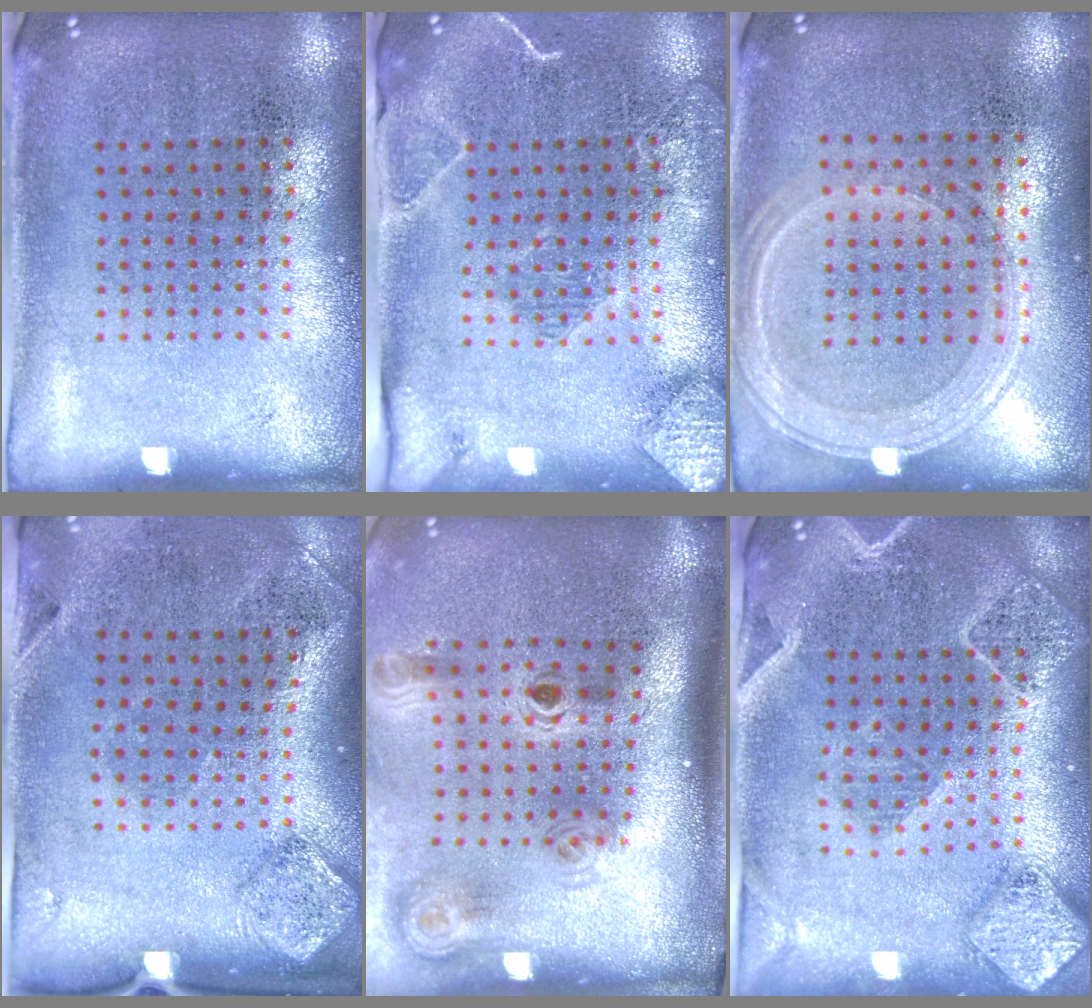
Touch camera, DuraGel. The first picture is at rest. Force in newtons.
{"total": 2.0, "press": 2.0, "slide": 0.4}
{"total": 1.2, "press": 1.2, "slide": 0.4}
{"total": 2.0, "press": 1.1, "slide": 1.7}
{"total": 2.1, "press": 1.4, "slide": 1.5}
{"total": 2.3, "press": 2.1, "slide": 0.9}